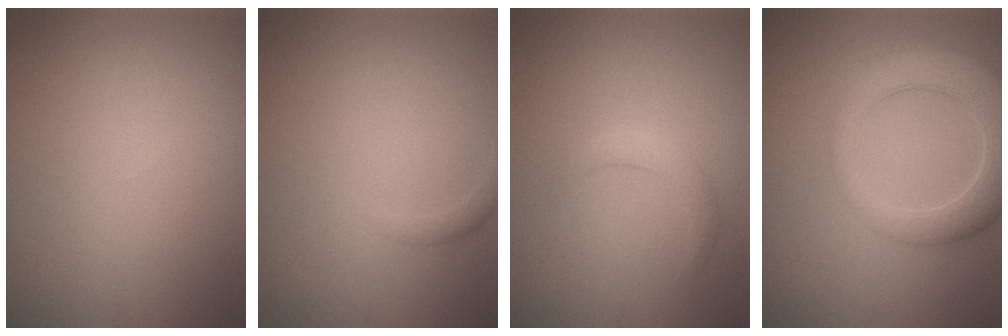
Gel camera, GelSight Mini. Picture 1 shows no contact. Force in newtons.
{"total": 0.9, "press": 0.9, "slide": 0.1}
{"total": 1.7, "press": 1.7, "slide": 0.0}
{"total": 6.7, "press": 6.7, "slide": 0.5}